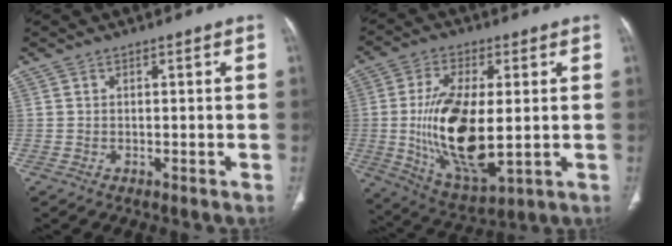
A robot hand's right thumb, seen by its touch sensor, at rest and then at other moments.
{"total": 18.6, "force": [-0.5, 8.2, 16.7], "torque": [-0.312, -0.020, 0.005]}